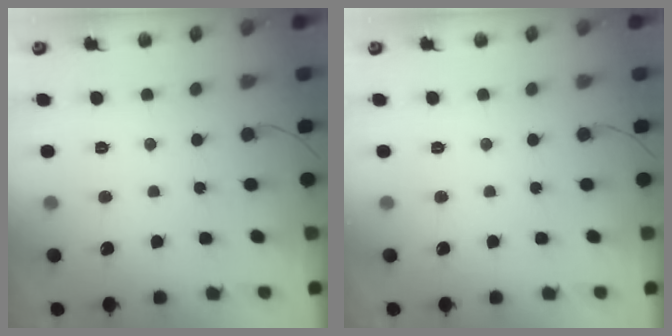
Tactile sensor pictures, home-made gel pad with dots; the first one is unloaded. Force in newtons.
{"total": 0.0}